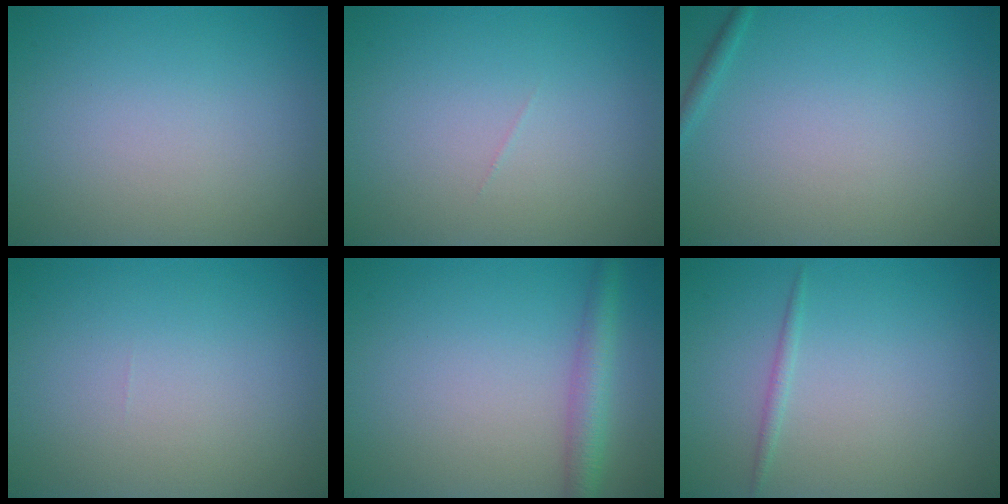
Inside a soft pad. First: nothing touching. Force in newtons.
{"total": 0.0}
{"total": 0.8, "press": 0.8, "slide": 0.0}
{"total": 0.0}
{"total": 3.0, "press": 3.0, "slide": 0.1}
{"total": 0.8, "press": 0.8, "slide": 0.0}